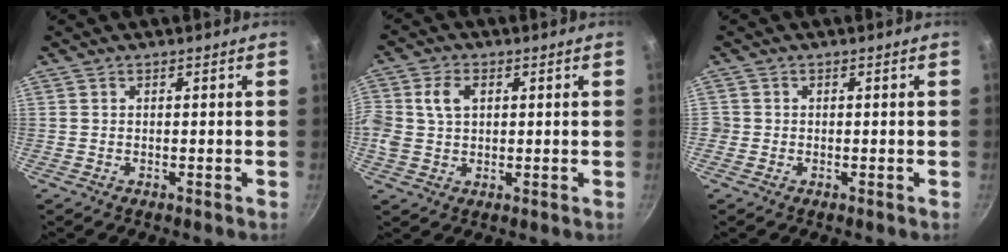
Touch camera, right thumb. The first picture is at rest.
{"total": 6.9, "force": [1.4, 5.0, 4.6], "torque": [-0.083, 0.009, 0.023]}
{"total": 1.1, "force": [-0.3, 1.0, 0.1], "torque": [0.001, 0.003, -0.006]}